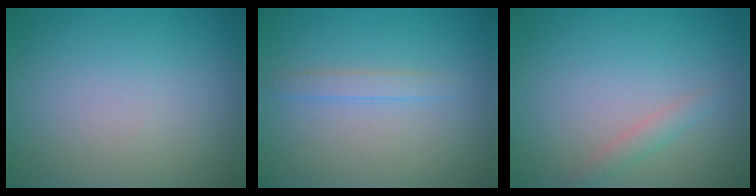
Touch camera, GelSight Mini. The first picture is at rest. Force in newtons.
{"total": 1.1, "press": 1.1, "slide": 0.0}
{"total": 1.3, "press": 1.3, "slide": 0.2}